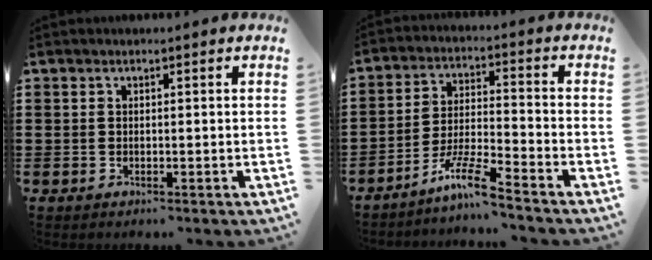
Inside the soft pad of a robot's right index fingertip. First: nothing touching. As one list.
[{"total": 7.5, "force": [-6.0, 0.0, 4.5], "torque": [-0.101, -0.009, -0.119]}]